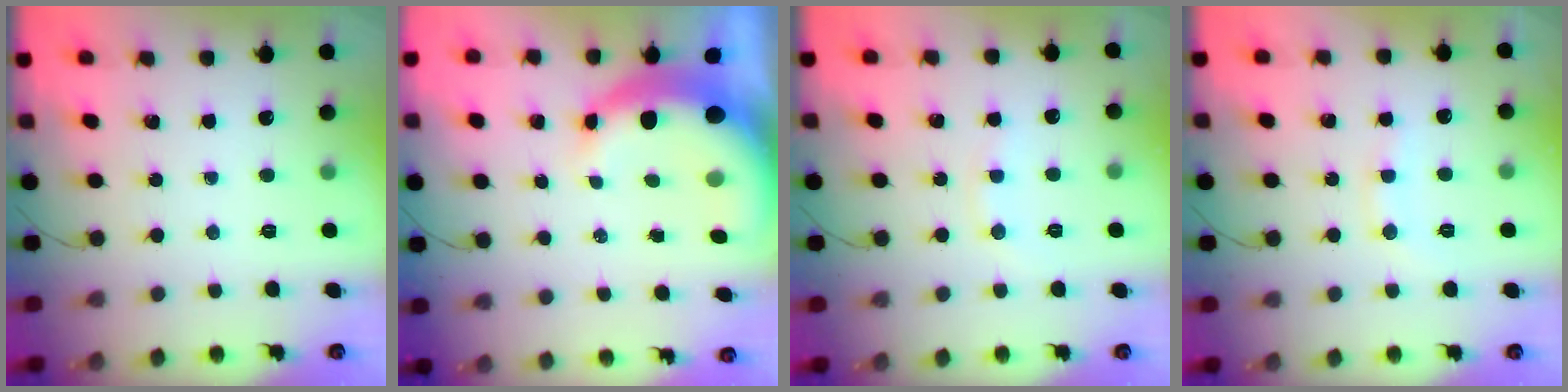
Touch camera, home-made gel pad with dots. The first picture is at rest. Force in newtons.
{"total": 10.3, "press": 10.1, "slide": 2.1}
{"total": 6.6, "press": 6.3, "slide": 1.7}
{"total": 7.3, "press": 7.2, "slide": 1.3}